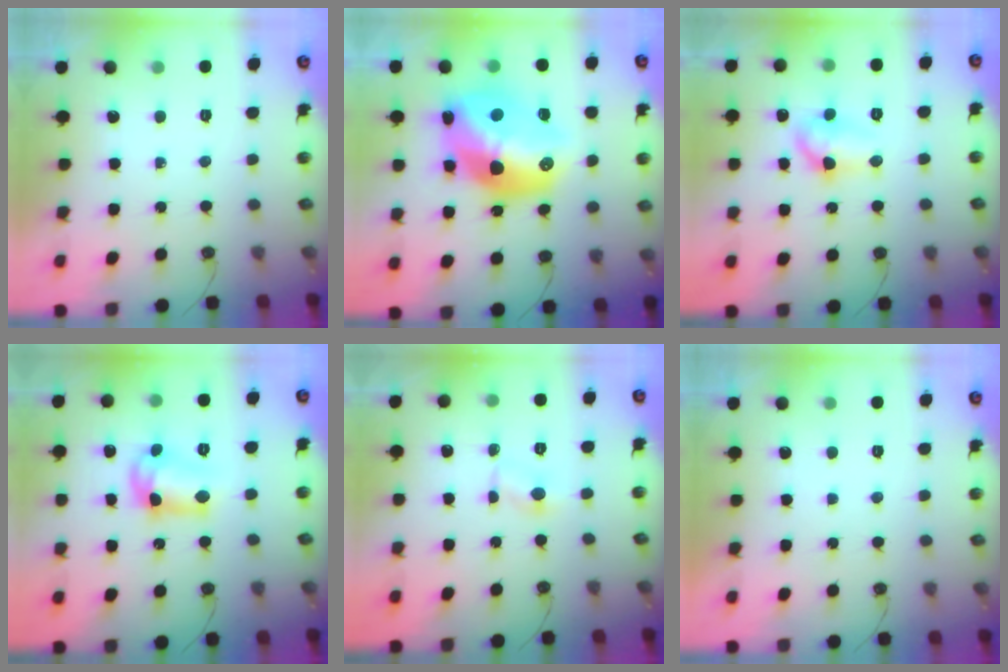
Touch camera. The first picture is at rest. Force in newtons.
{"total": 22.0, "press": 21.5, "slide": 5.0}
{"total": 8.8, "press": 8.8, "slide": 1.0}
{"total": 11.3, "press": 11.3, "slide": 0.5}
{"total": 2.4, "press": 2.4, "slide": 0.3}
{"total": 0.0}